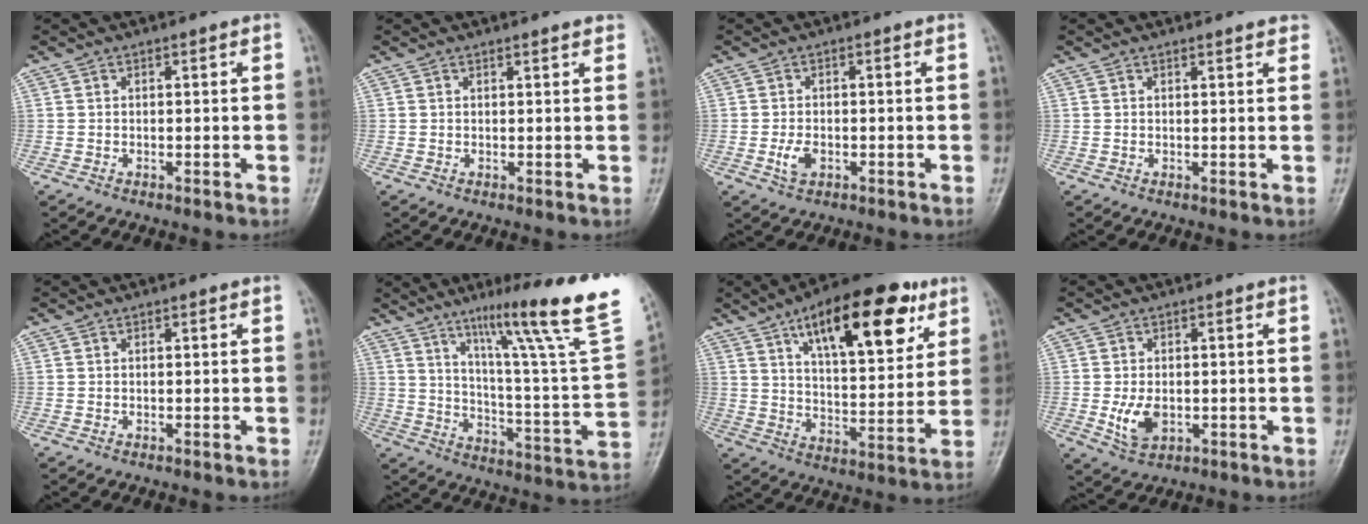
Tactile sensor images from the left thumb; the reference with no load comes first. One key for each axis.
{"total": 1.7, "fx": 1.5, "fy": 0.4, "fz": 0.7, "tx": -0.002, "ty": -0.003, "tz": 0.016}
{"total": 3.0, "fx": -0.9, "fy": 1.9, "fz": 2.2, "tx": -0.042, "ty": 0.002, "tz": -0.016}
{"total": 2.2, "fx": 2.0, "fy": 0.6, "fz": 0.8, "tx": 0.001, "ty": -0.004, "tz": 0.017}
{"total": 0.0}
{"total": 25.2, "fx": 15.3, "fy": 1.4, "fz": 20.0, "tx": -0.280, "ty": -0.062, "tz": 0.235}
{"total": 21.8, "fx": 11.2, "fy": 8.9, "fz": 16.6, "tx": -0.215, "ty": -0.030, "tz": 0.176}
{"total": 5.5, "fx": -0.9, "fy": 3.6, "fz": 4.1, "tx": -0.072, "ty": -0.005, "tz": -0.008}